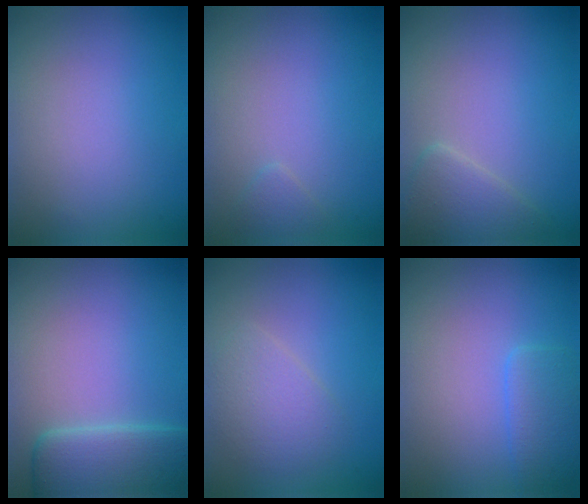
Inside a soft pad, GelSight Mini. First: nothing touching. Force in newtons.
{"total": 0.8, "press": 0.8, "slide": 0.0}
{"total": 2.6, "press": 2.6, "slide": 0.1}
{"total": 5.1, "press": 4.7, "slide": 1.9}
{"total": 2.8, "press": 2.8, "slide": 0.0}
{"total": 2.4, "press": 2.4, "slide": 0.1}